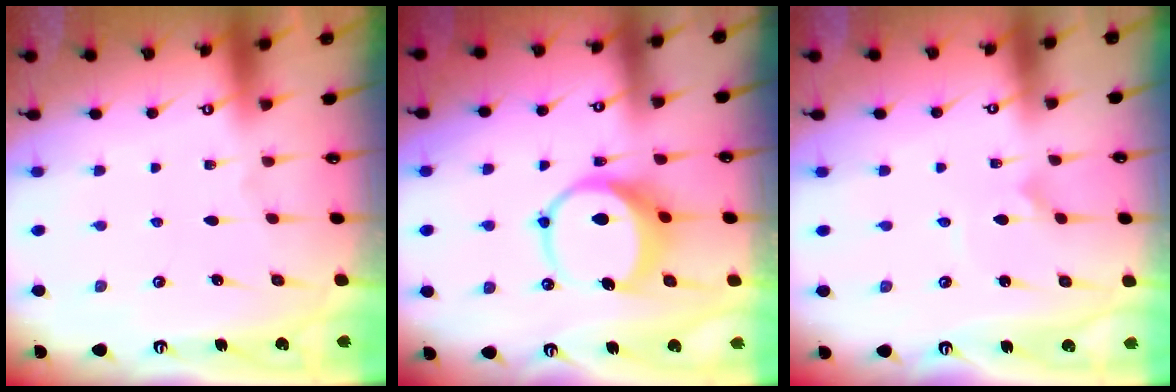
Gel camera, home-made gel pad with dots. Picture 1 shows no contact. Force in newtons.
{"total": 9.2, "press": 9.1, "slide": 1.1}
{"total": 1.6, "press": 1.6, "slide": 0.1}